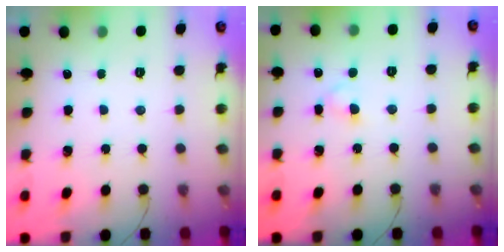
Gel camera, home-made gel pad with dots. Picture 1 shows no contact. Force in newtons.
{"total": 2.4, "press": 2.1, "slide": 1.1}